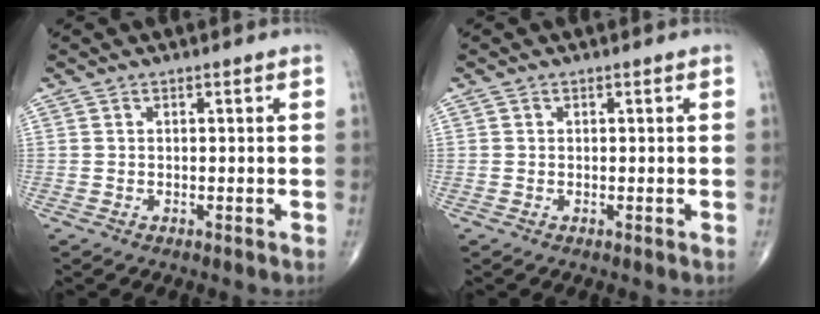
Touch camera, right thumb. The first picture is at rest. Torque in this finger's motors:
{"motor_torque": [-0.46, -0.13, -0.14, 0.03, 0.03]}